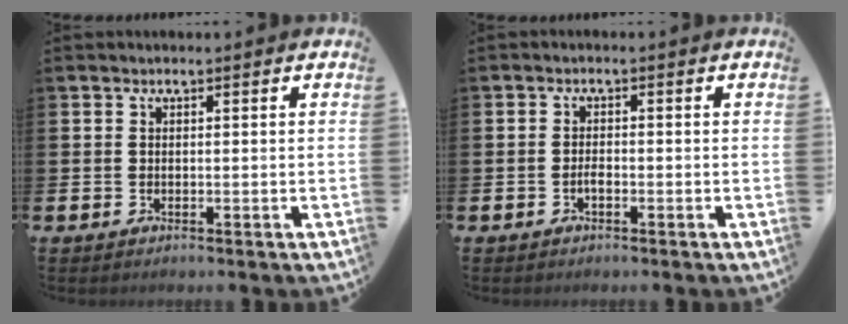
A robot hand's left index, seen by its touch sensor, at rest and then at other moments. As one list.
[{"total": 1.4, "force": [-0.7, 0.5, 1.1], "torque": [-0.019, 0.000, -0.014]}]